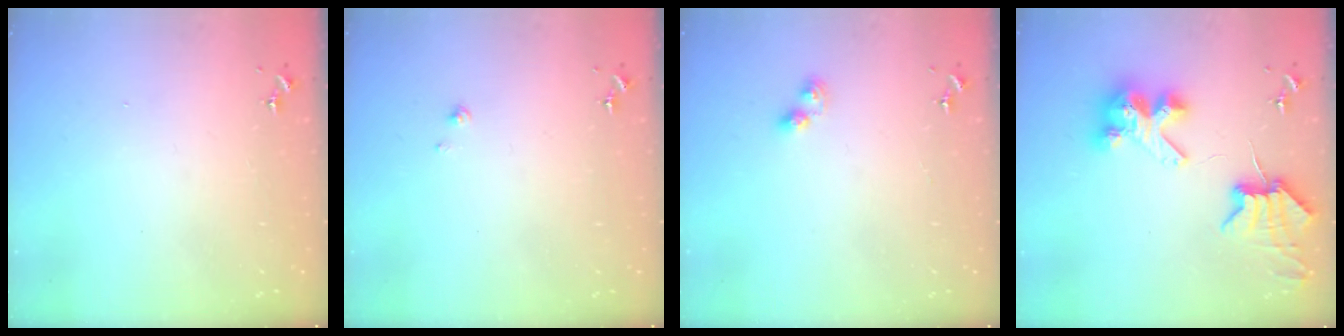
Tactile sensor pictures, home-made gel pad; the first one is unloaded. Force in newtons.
{"total": 1.4, "press": 1.4, "slide": 0.1}
{"total": 2.8, "press": 2.8, "slide": 0.5}
{"total": 8.7, "press": 8.7, "slide": 1.2}